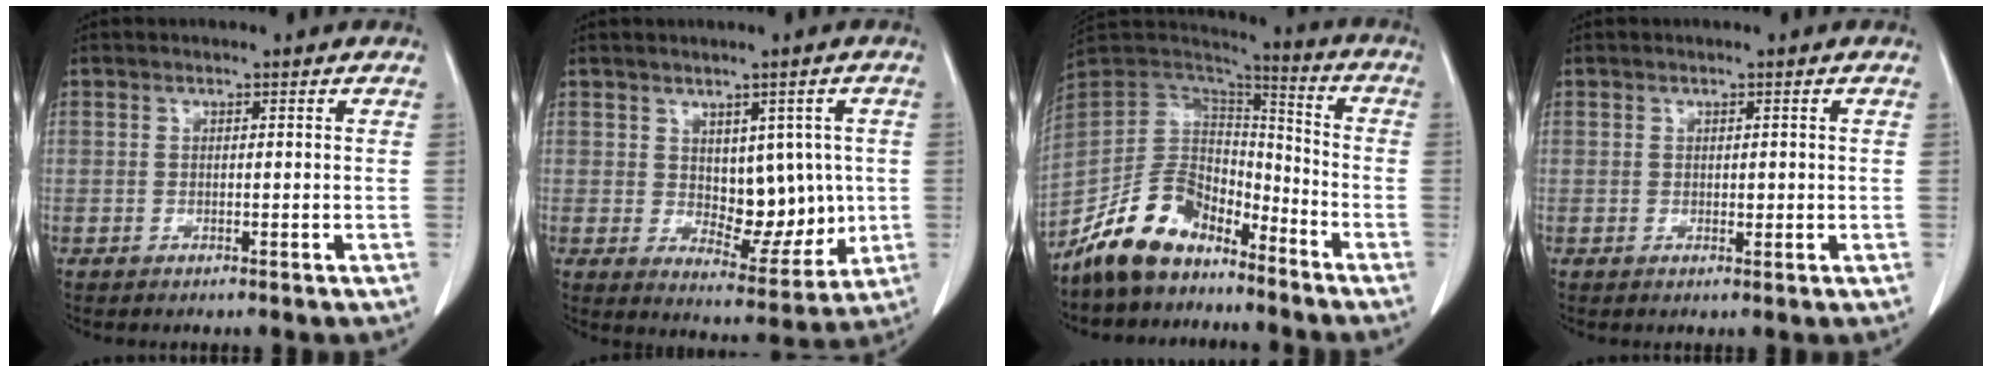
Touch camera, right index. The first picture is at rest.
{"total": 8.8, "force": [0.8, 5.1, 7.1], "torque": [-0.084, 0.002, 0.031]}
{"total": 13.3, "force": [-10.3, 6.2, 5.7], "torque": [-0.114, 0.032, -0.196]}
{"total": 1.1, "force": [0.1, 0.7, 0.8], "torque": [-0.010, -0.002, 0.002]}